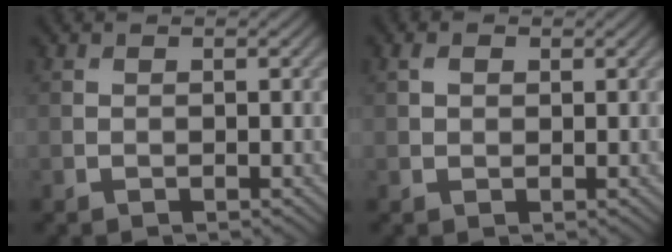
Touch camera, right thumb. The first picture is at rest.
{"total": 1.5, "force": [0.6, 1.0, 0.8], "torque": [-0.018, 0.003, 0.010]}